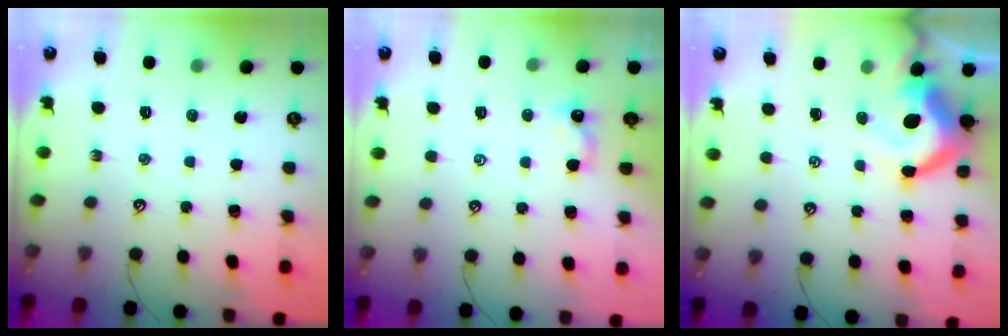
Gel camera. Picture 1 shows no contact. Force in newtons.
{"total": 0.9, "press": 0.9, "slide": 0.3}
{"total": 11.3, "press": 11.2, "slide": 1.9}